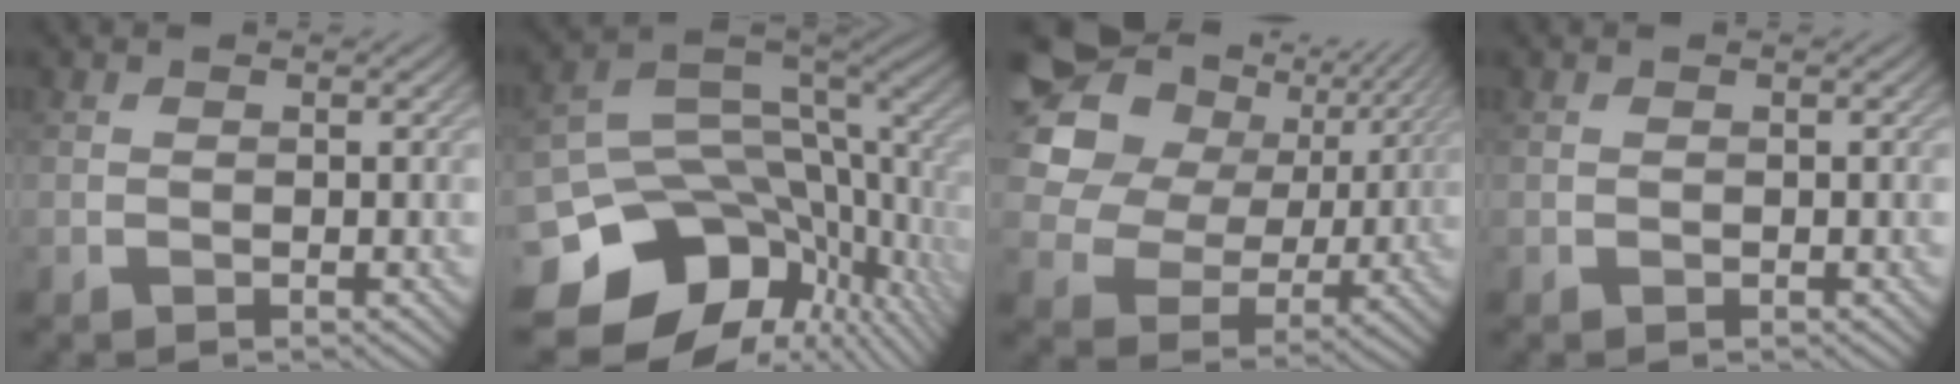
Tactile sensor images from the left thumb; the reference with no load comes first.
{"total": 16.4, "force": [-6.2, 11.8, 9.6], "torque": [-0.210, -0.043, -0.069]}
{"total": 16.2, "force": [5.3, 12.9, 8.1], "torque": [-0.245, 0.036, 0.107]}
{"total": 0.0}